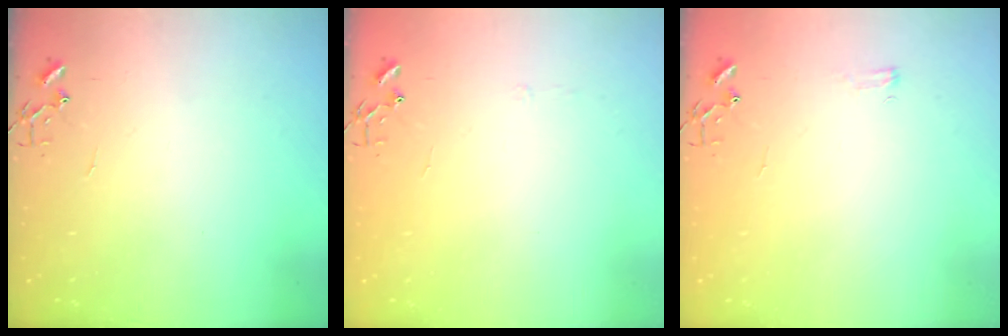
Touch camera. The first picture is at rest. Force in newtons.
{"total": 2.8, "press": 2.8, "slide": 0.5}
{"total": 3.9, "press": 3.8, "slide": 0.5}